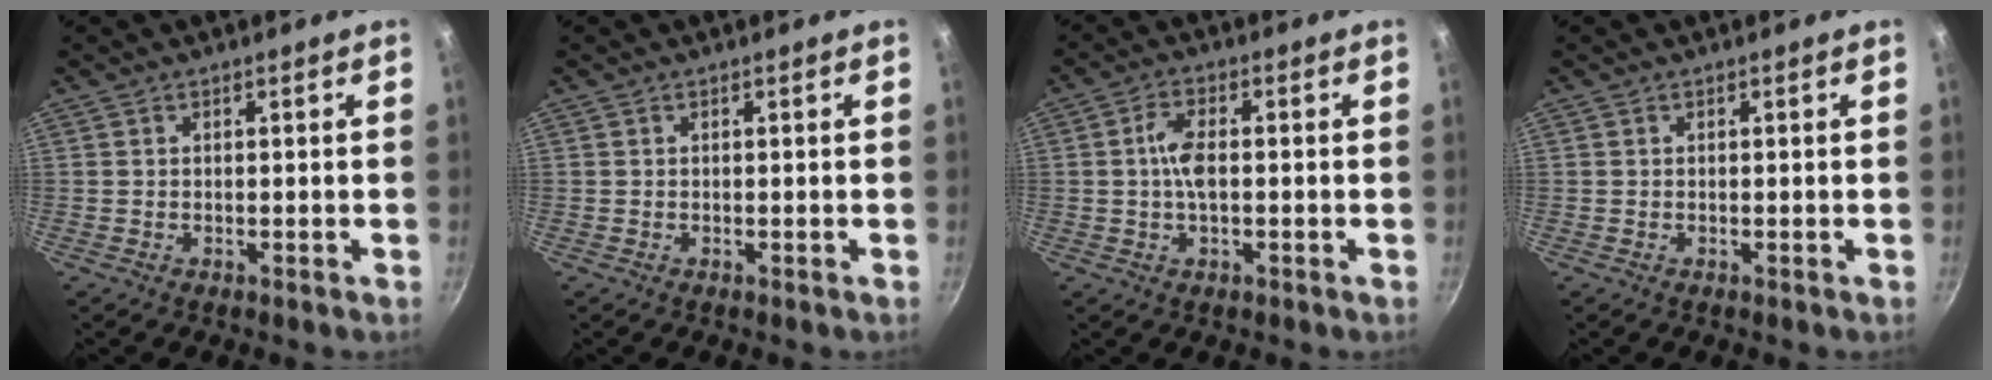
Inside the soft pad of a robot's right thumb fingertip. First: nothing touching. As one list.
[{"total": 0.0}, {"total": 5.3, "force": [-0.2, 2.5, 4.6], "torque": [-0.088, 0.012, -0.010]}, {"total": 0.0}]